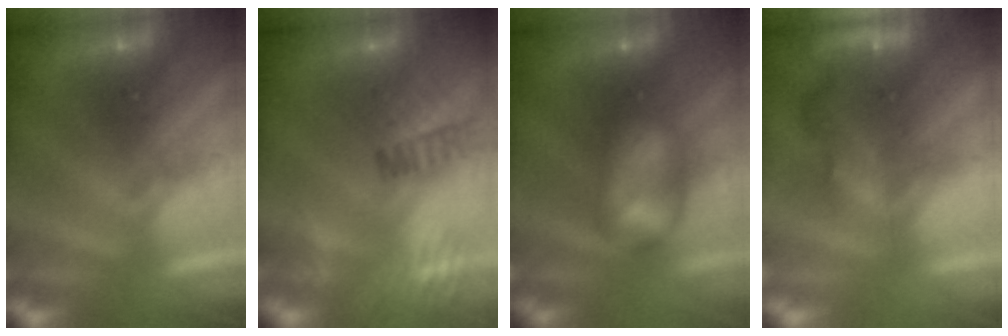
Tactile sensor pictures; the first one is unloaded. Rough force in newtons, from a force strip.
{"total": 11.8}
{"total": 6.6}
{"total": 9.9}